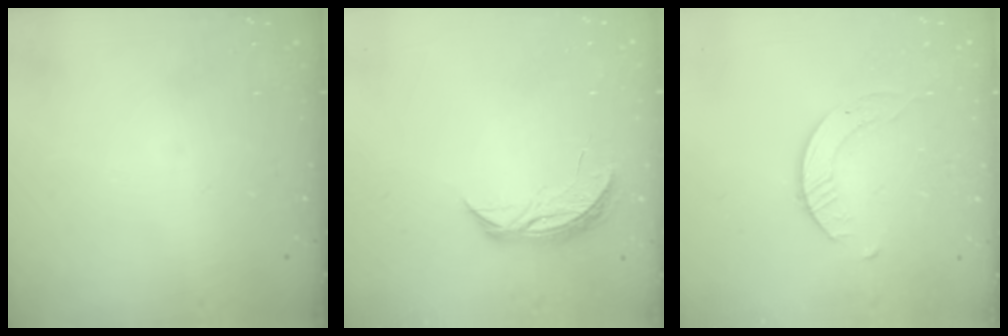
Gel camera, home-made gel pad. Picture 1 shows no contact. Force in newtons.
{"total": 5.8, "press": 5.8, "slide": 0.6}
{"total": 2.8, "press": 2.8, "slide": 0.3}